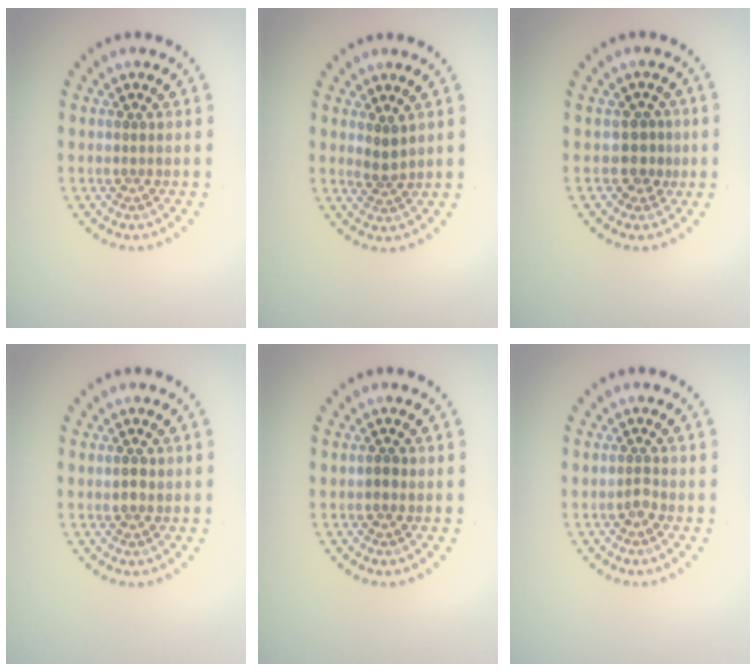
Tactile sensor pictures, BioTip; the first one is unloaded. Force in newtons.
{"total": 1.6, "press": 1.3, "slide": 0.9}
{"total": 1.9, "press": 1.5, "slide": 1.2}
{"total": 1.1, "press": 1.1, "slide": 0.1}
{"total": 0.9, "press": 0.8, "slide": 0.1}
{"total": 0.9, "press": 0.6, "slide": 0.6}